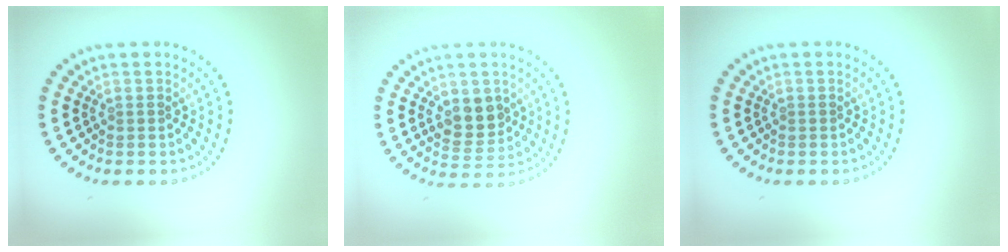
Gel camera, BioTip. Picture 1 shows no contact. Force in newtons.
{"total": 3.5, "press": 3.4, "slide": 0.9}
{"total": 0.0}